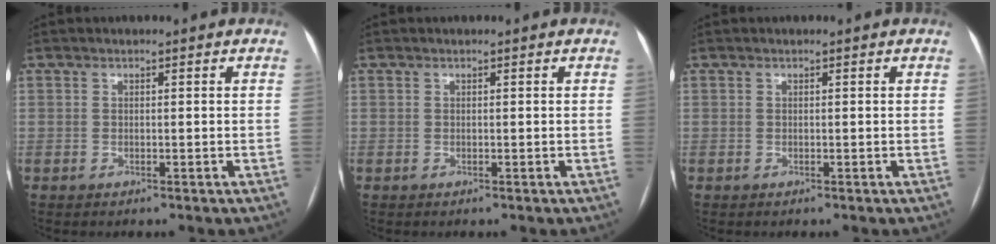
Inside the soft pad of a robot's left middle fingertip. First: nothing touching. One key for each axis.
{"total": 0.0}
{"total": 0.0}